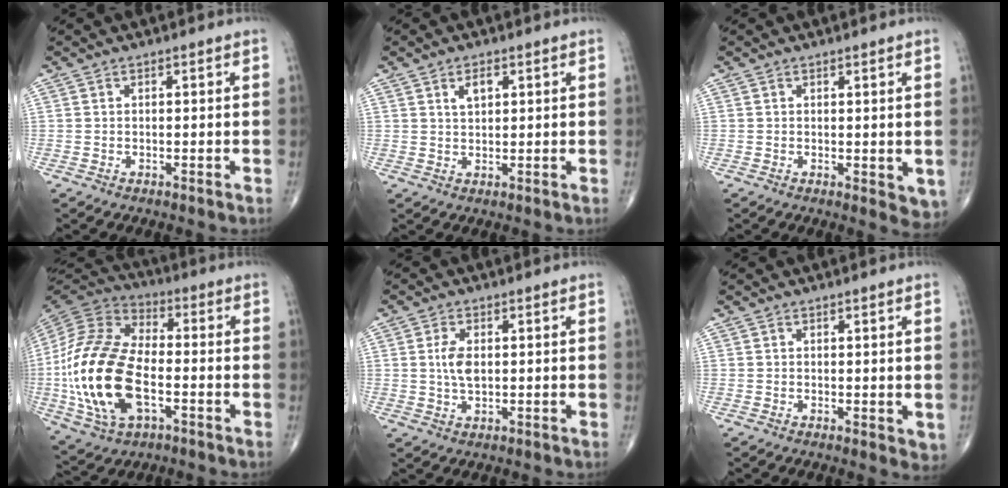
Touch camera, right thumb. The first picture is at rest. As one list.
[{"total": 3.0, "force": [1.3, 1.6, 2.1], "torque": [-0.030, -0.004, 0.024]}, {"total": 3.8, "force": [-0.1, 1.8, 3.3], "torque": [-0.027, -0.009, 0.000]}, {"total": 23.4, "force": [-4.3, 12.7, 19.2], "torque": [-0.405, 0.011, -0.078]}, {"total": 4.3, "force": [0.5, 2.3, 3.7], "torque": [-0.074, -0.004, 0.011]}, {"total": 2.4, "force": [0.2, 1.2, 2.0], "torque": [-0.020, -0.007, 0.003]}]